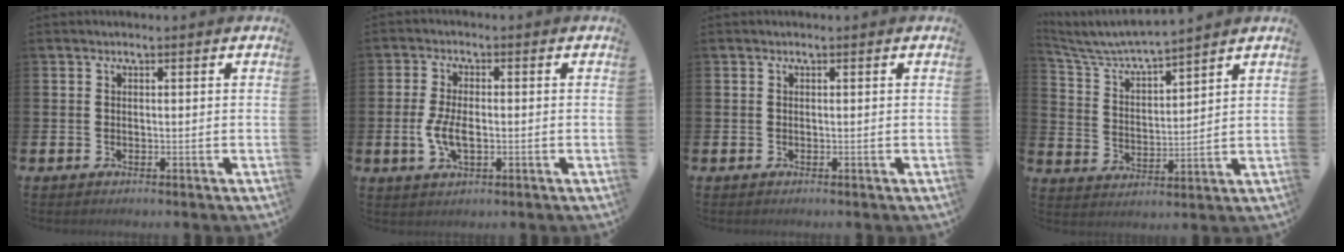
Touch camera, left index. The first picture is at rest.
{"total": 4.6, "force": [-0.6, 2.3, 3.9], "torque": [-0.080, -0.001, -0.015]}
{"total": 0.0}
{"total": 5.2, "force": [5.0, 0.1, 1.4], "torque": [-0.052, -0.039, 0.081]}